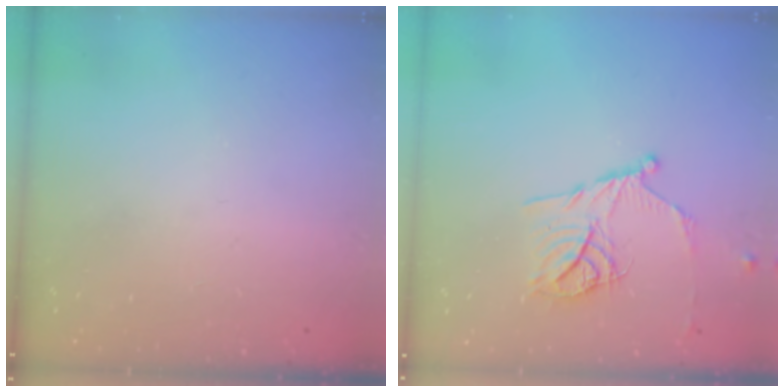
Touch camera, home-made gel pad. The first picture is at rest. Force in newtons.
{"total": 13.1, "press": 13.1, "slide": 1.0}